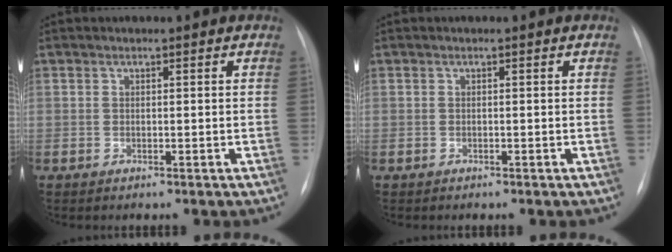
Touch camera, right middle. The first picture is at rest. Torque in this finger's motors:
{"motor_torque": [-0.09, 0.13, -0.03, 0.01]}